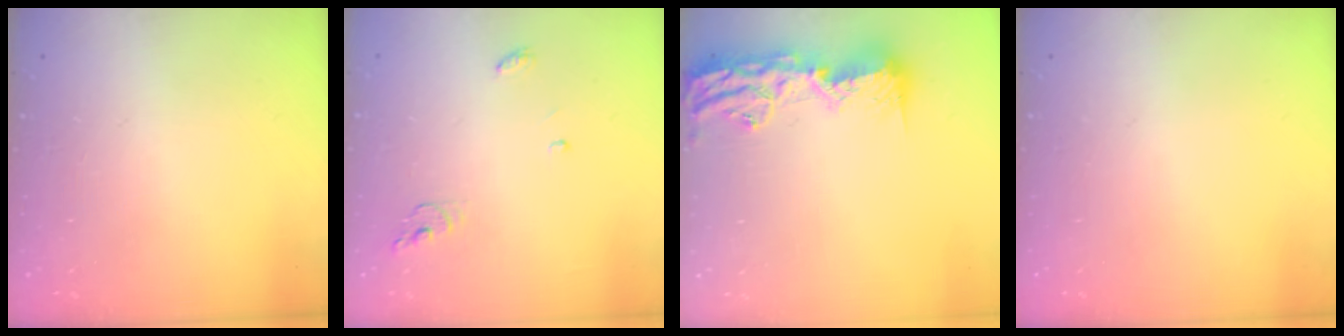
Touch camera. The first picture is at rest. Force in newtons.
{"total": 4.5, "press": 4.5, "slide": 0.3}
{"total": 16.3, "press": 15.9, "slide": 3.5}
{"total": 0.0}